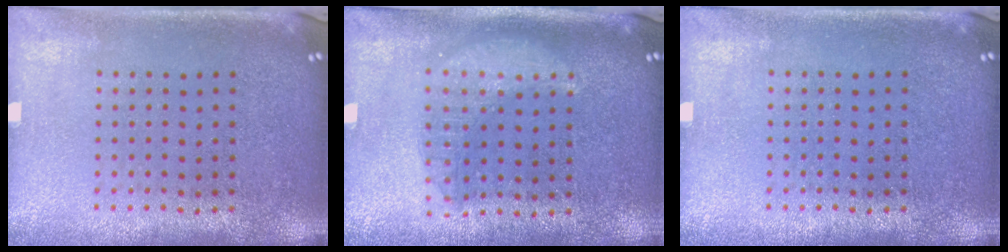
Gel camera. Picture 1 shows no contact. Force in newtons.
{"total": 1.4, "press": 1.3, "slide": 0.5}
{"total": 0.0}